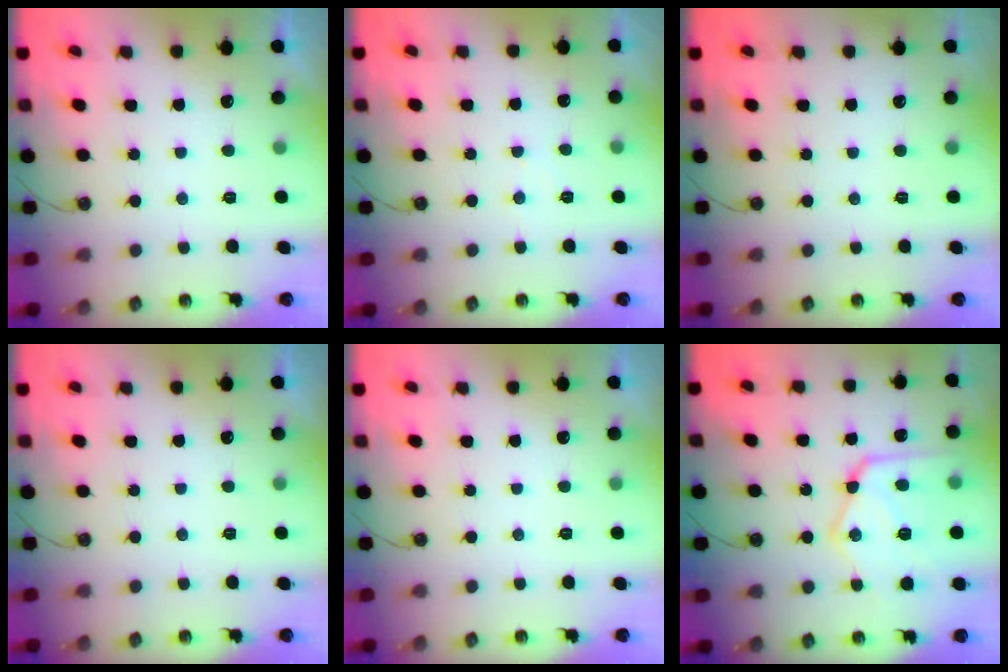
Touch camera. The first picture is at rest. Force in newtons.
{"total": 3.6, "press": 3.6, "slide": 0.5}
{"total": 0.0}
{"total": 0.0}
{"total": 1.0, "press": 0.4, "slide": 1.0}
{"total": 20.3, "press": 20.2, "slide": 2.0}